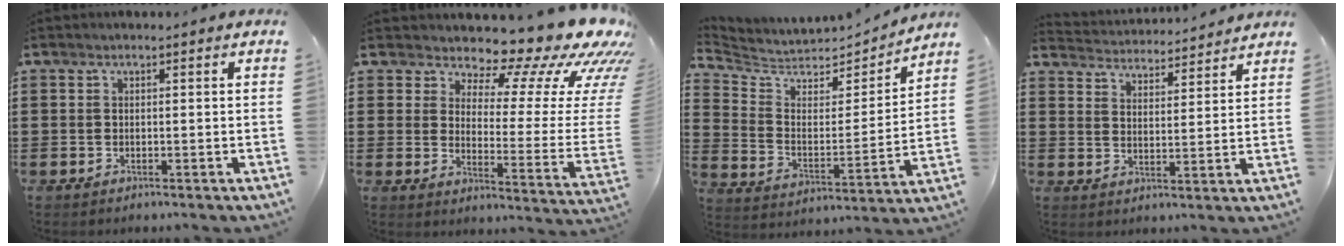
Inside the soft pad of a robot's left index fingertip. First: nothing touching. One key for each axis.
{"total": 11.8, "fx": 9.7, "fy": 3.1, "fz": 6.1, "tx": -0.099, "ty": -0.089, "tz": 0.156}
{"total": 5.2, "fx": 4.9, "fy": 1.6, "fz": 0.5, "tx": -0.044, "ty": -0.043, "tz": 0.081}
{"total": 3.5, "fx": 3.5, "fy": 0.2, "fz": 0.0, "tx": -0.024, "ty": -0.029, "tz": 0.054}